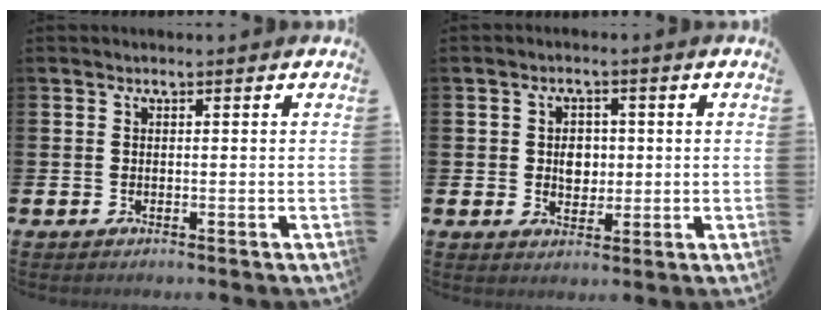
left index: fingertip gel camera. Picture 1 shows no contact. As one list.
[{"total": 3.3, "force": [0.4, 2.6, 1.9], "torque": [-0.019, 0.002, -0.001]}]